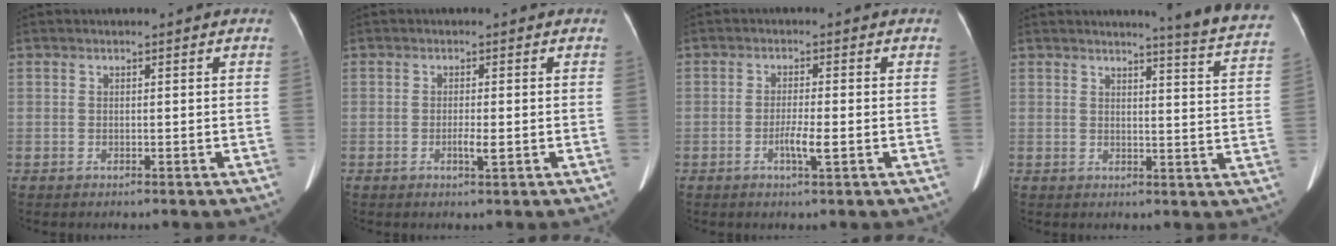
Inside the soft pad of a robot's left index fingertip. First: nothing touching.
{"total": 1.6, "force": [-0.4, 0.2, 1.5], "torque": [-0.030, -0.002, -0.007]}
{"total": 3.0, "force": [-1.0, 0.1, 2.8], "torque": [-0.056, -0.003, -0.019]}
{"total": 10.7, "force": [10.2, -1.4, 3.0], "torque": [-0.035, -0.072, 0.099]}